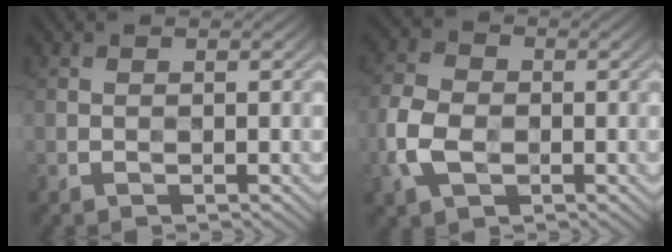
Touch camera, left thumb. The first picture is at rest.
{"total": 6.4, "force": [-2.1, 4.5, 4.1], "torque": [-0.114, -0.003, -0.048]}